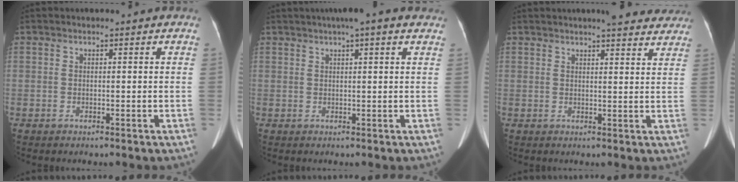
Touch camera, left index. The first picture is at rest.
{"total": 5.9, "force": [4.3, 0.7, 4.0], "torque": [-0.055, 0.030, 0.052]}
{"total": 10.2, "force": [9.1, 2.0, 4.0], "torque": [-0.031, 0.000, 0.089]}